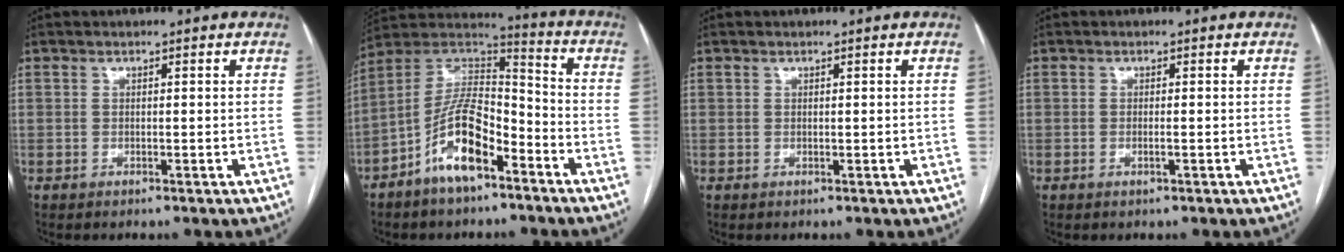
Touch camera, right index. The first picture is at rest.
{"total": 12.9, "force": [-6.9, 4.9, 9.8], "torque": [-0.188, 0.019, -0.125]}
{"total": 0.0}
{"total": 0.7, "force": [-0.3, 0.1, 0.7], "torque": [-0.014, 0.000, -0.003]}